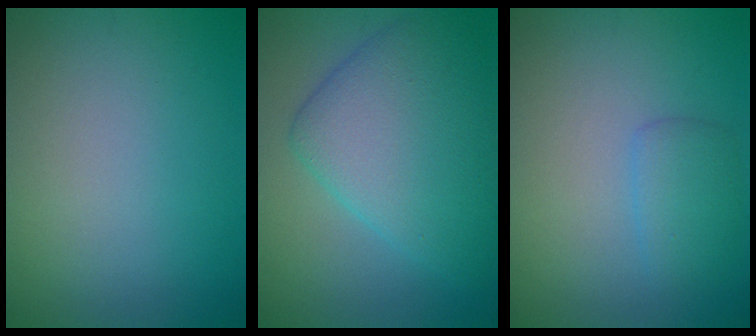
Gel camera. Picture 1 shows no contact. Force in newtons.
{"total": 7.7, "press": 7.7, "slide": 0.1}
{"total": 1.9, "press": 1.9, "slide": 0.1}